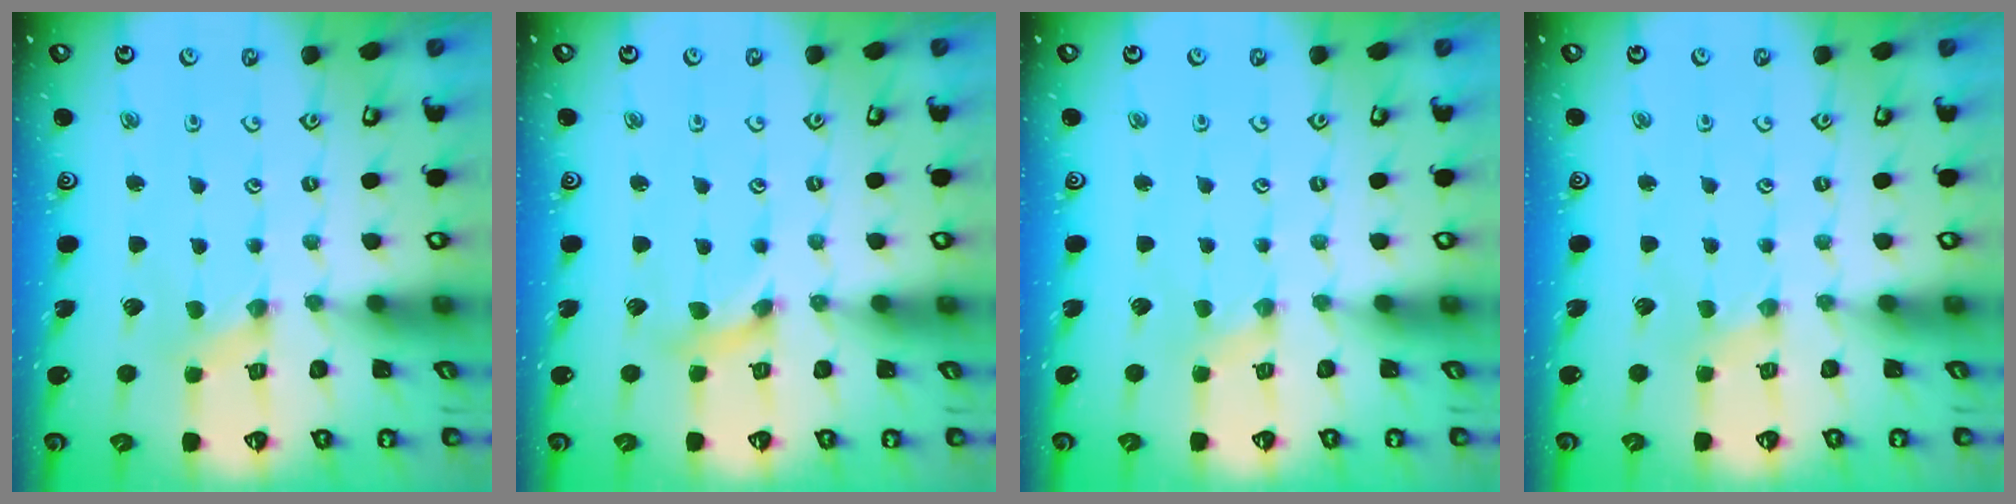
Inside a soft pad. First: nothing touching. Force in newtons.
{"total": 2.7, "press": 2.7, "slide": 0.2}
{"total": 0.0}
{"total": 0.0}